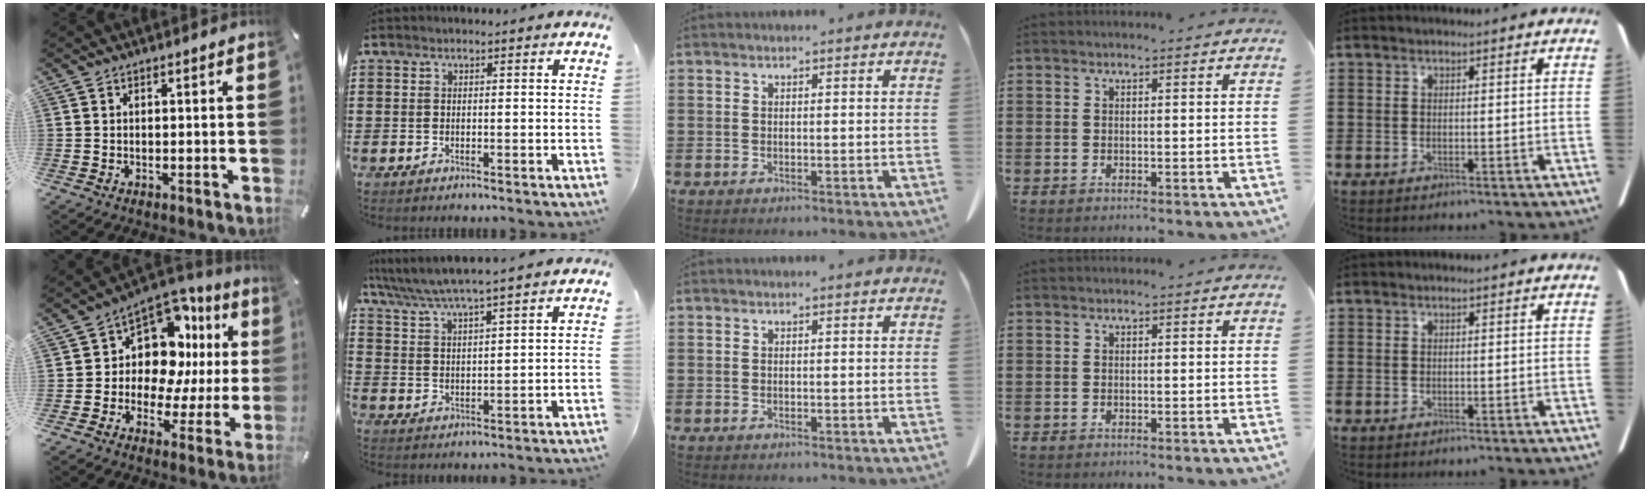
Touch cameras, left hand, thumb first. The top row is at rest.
{"thumb": {"total": 12.5, "force": [4.6, 9.5, 6.7], "torque": [-0.111, -0.058, 0.083]}, "index": {"total": 5.4, "force": [4.9, -0.3, 2.2], "torque": [-0.060, -0.025, 0.083]}}